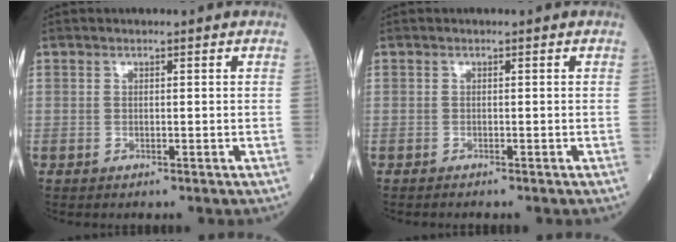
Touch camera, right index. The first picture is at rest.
{"total": 0.5, "force": [-0.5, 0.0, 0.0], "torque": [-0.005, -0.001, -0.011]}